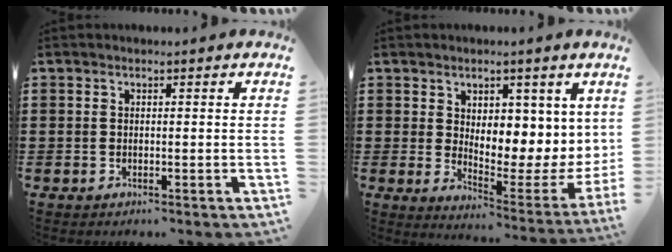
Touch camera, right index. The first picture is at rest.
{"total": 4.4, "force": [2.5, 2.9, 2.2], "torque": [-0.043, -0.038, 0.041]}